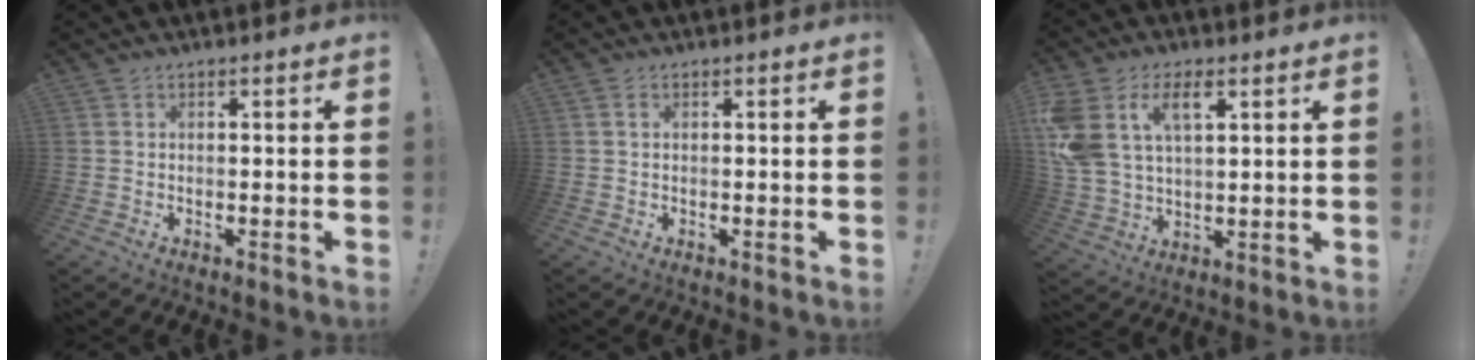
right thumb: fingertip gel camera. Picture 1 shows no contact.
{"total": 0.8, "force": [0.3, 0.5, 0.6], "torque": [-0.012, 0.002, 0.005]}
{"total": 11.7, "force": [5.5, 6.9, 7.7], "torque": [-0.165, -0.013, 0.102]}